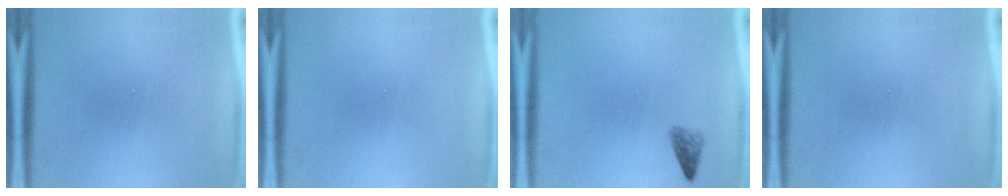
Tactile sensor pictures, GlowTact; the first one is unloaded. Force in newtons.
{"total": 0.0}
{"total": 1.7}
{"total": 0.0}